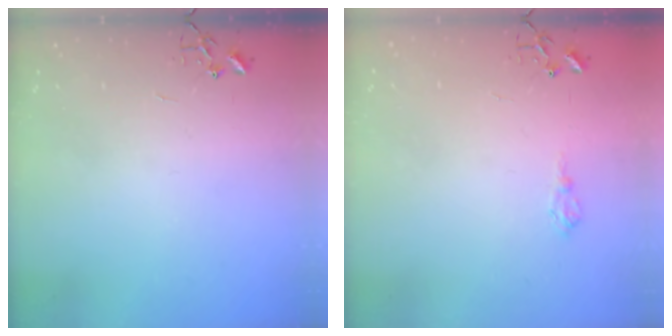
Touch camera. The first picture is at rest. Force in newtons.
{"total": 5.2, "press": 5.1, "slide": 0.6}